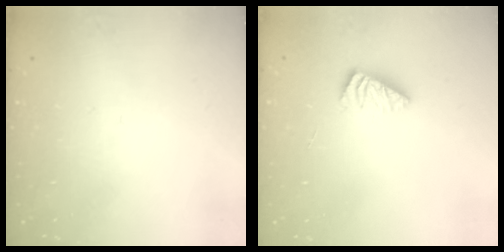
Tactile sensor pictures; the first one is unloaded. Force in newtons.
{"total": 2.5, "press": 2.4, "slide": 0.4}